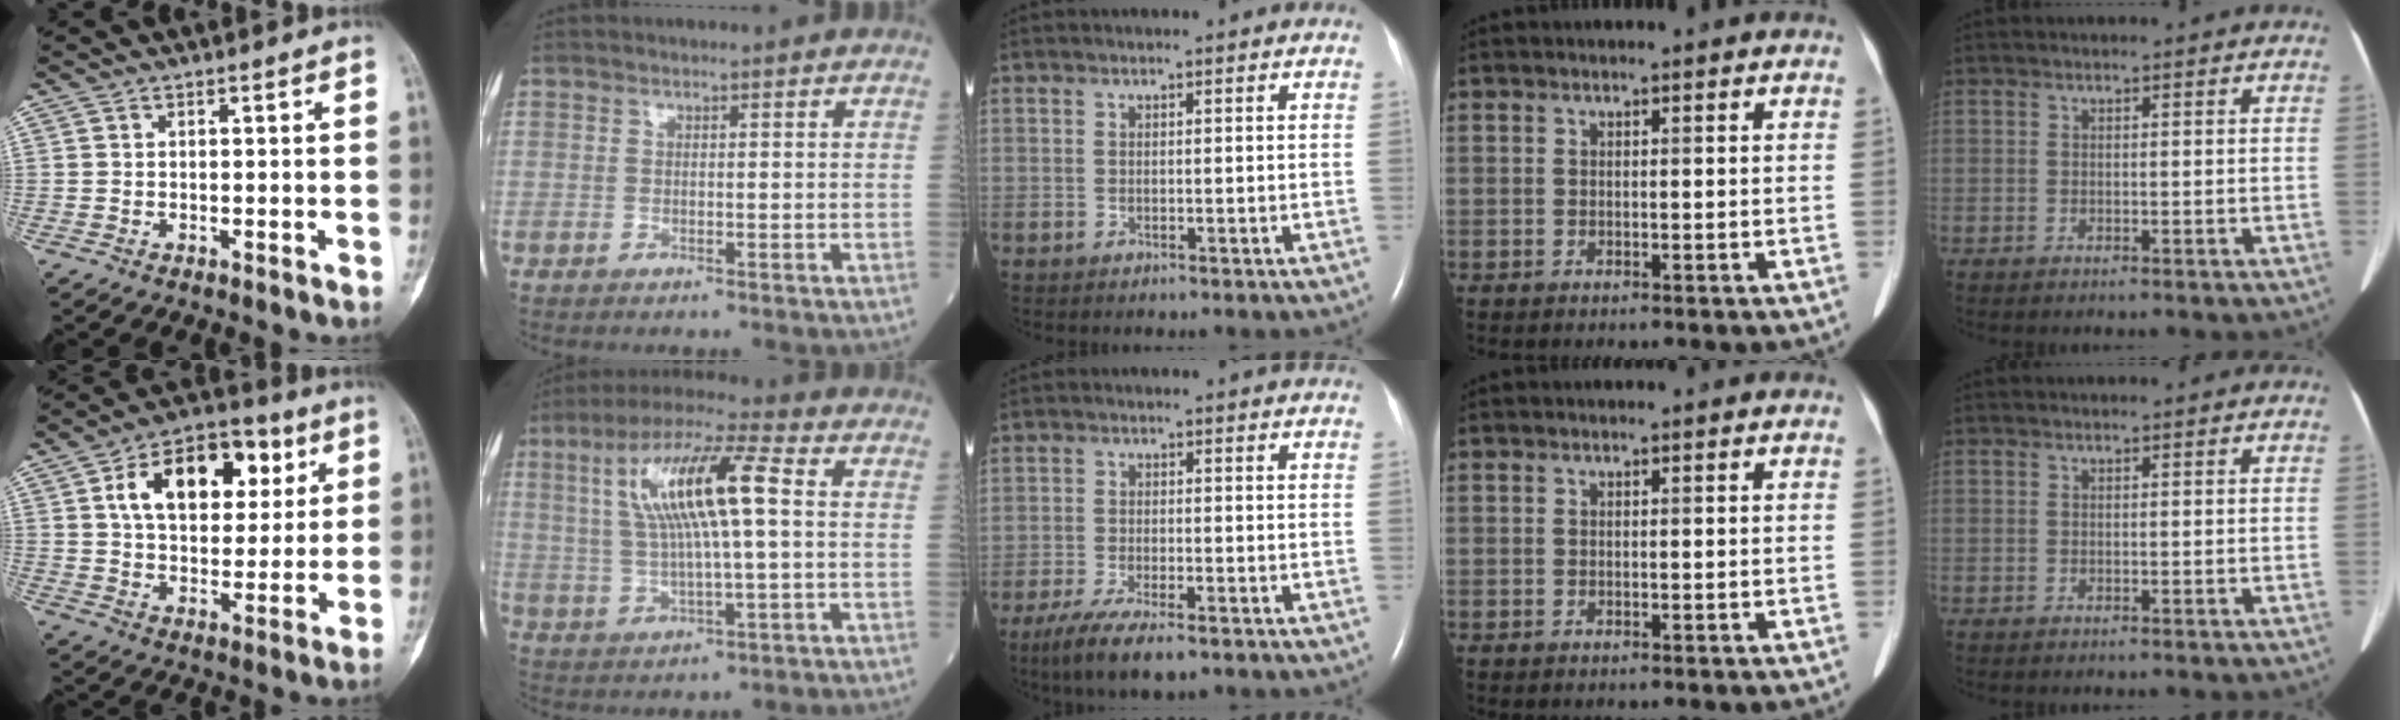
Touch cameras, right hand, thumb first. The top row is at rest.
{"thumb": {"total": 17.5, "force": [6.2, 10.6, 12.5], "torque": [-0.157, -0.001, 0.097]}, "index": {"total": 13.7, "force": [2.6, 1.9, 13.3], "torque": [-0.256, 0.025, 0.047]}, "middle": {"total": 8.7, "force": [-6.2, 2.1, 5.8], "torque": [-0.101, -0.019, -0.097]}}